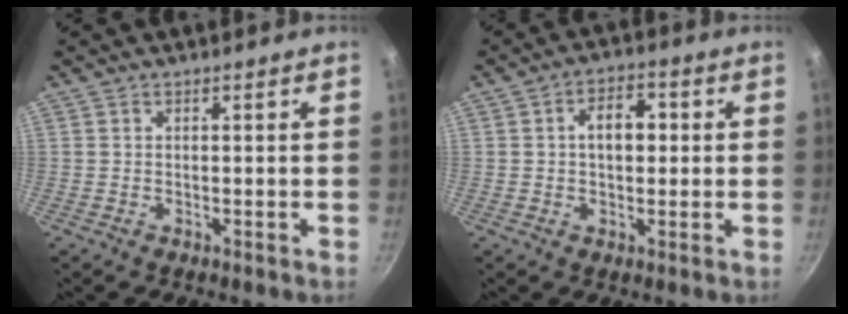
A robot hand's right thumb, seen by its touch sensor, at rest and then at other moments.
{"total": 6.6, "force": [0.7, 4.3, 4.9], "torque": [-0.047, 0.016, 0.004]}